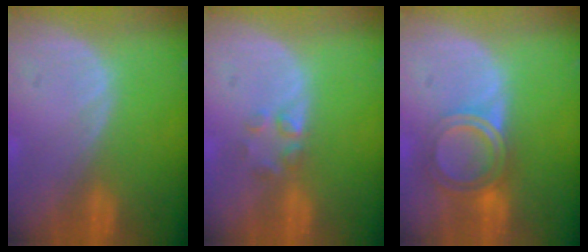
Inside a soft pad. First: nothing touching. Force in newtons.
{"total": 2.2, "press": 2.2, "slide": 0.2}
{"total": 6.2, "press": 5.2, "slide": 3.3}